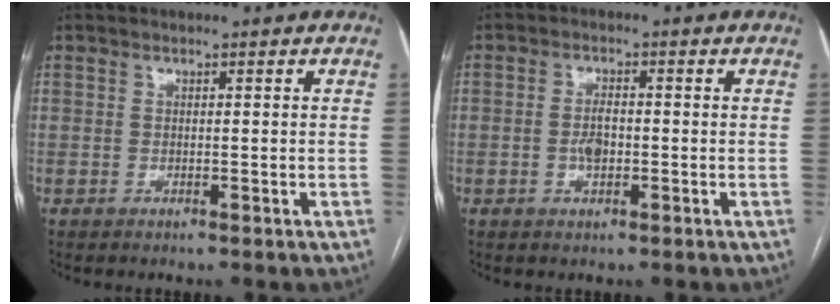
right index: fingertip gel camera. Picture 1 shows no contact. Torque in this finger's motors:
{"motor_torque": [0.69, 0.08, 0.24, 0.07]}